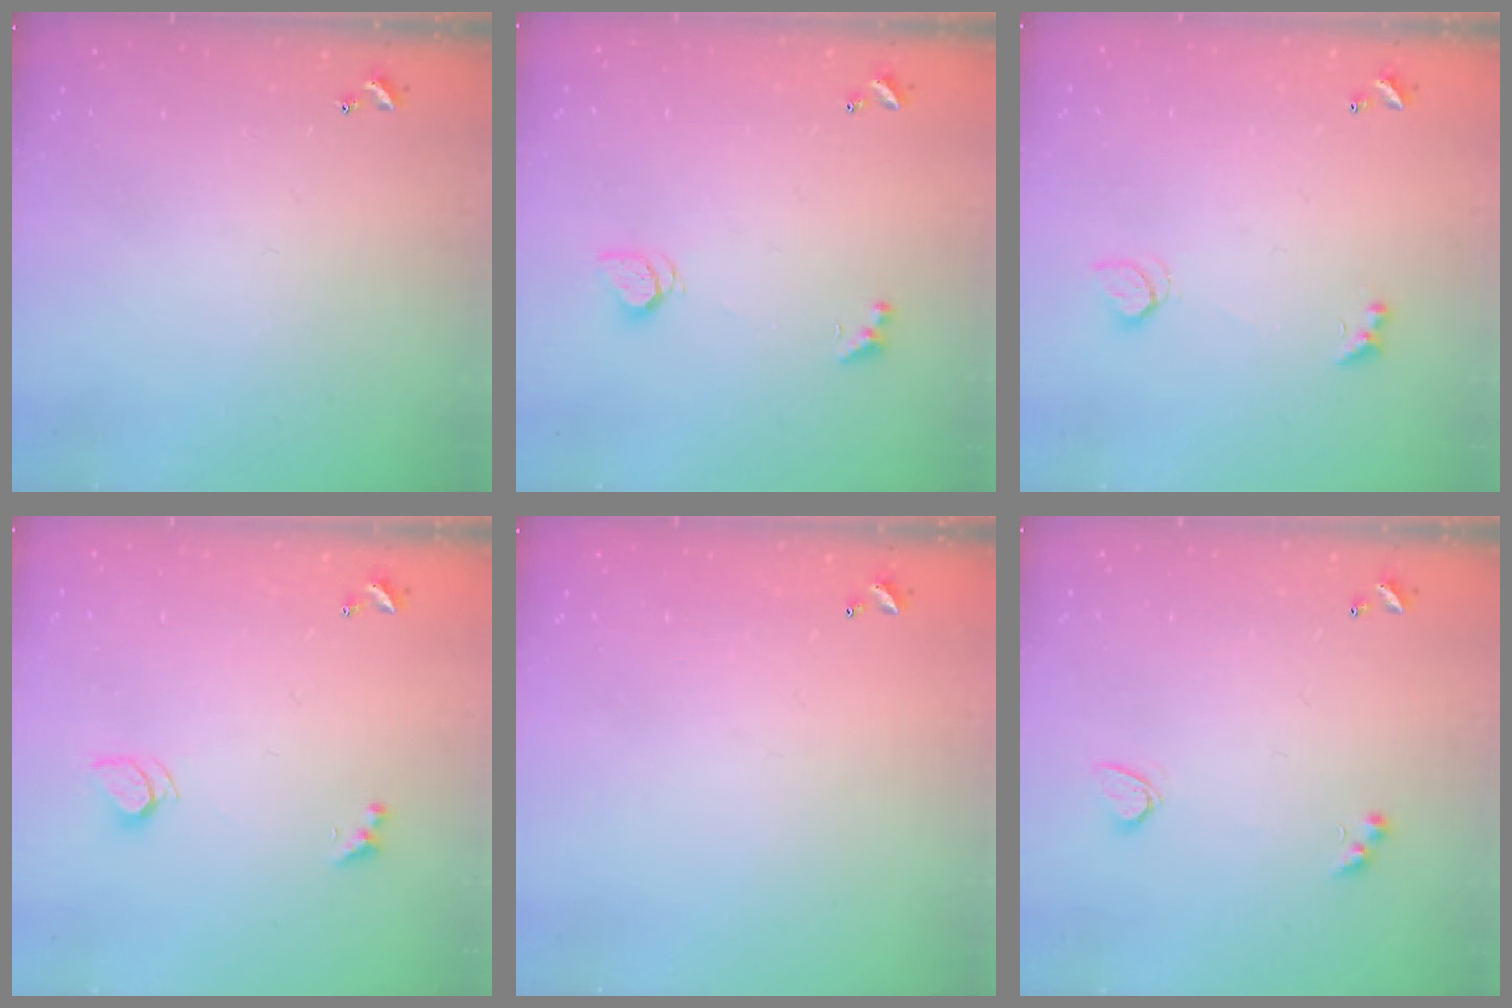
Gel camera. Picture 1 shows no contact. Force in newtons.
{"total": 2.0, "press": 2.0, "slide": 0.3}
{"total": 2.3, "press": 1.9, "slide": 1.1}
{"total": 2.5, "press": 2.4, "slide": 0.6}
{"total": 2.9, "press": 2.9, "slide": 0.1}
{"total": 3.1, "press": 2.9, "slide": 1.0}